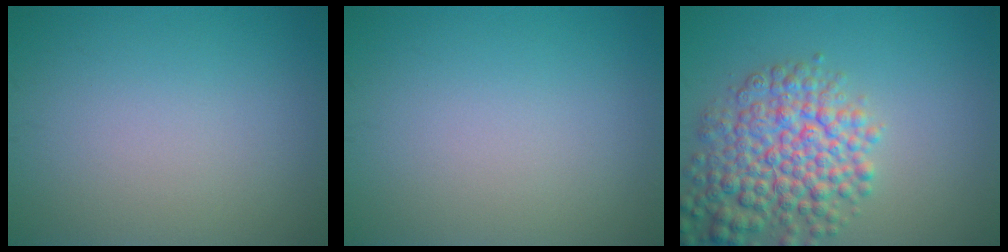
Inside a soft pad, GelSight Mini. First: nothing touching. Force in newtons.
{"total": 0.0}
{"total": 7.2, "press": 7.2, "slide": 0.3}